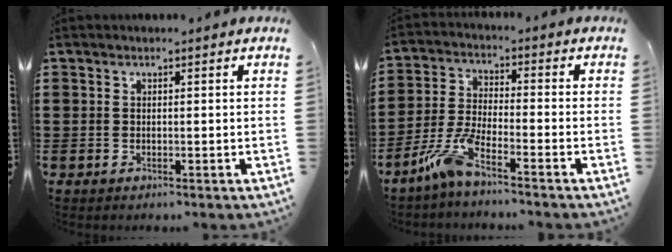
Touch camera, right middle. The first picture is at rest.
{"total": 6.9, "force": [-4.9, 0.9, 4.8], "torque": [-0.126, -0.014, -0.099]}